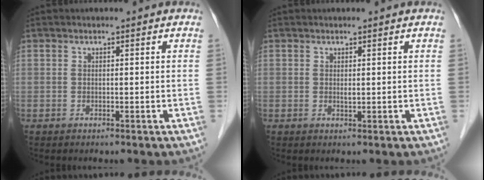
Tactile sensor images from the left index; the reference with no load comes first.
{"total": 0.8, "force": [0.3, 0.2, 0.6], "torque": [-0.012, -0.001, 0.006]}